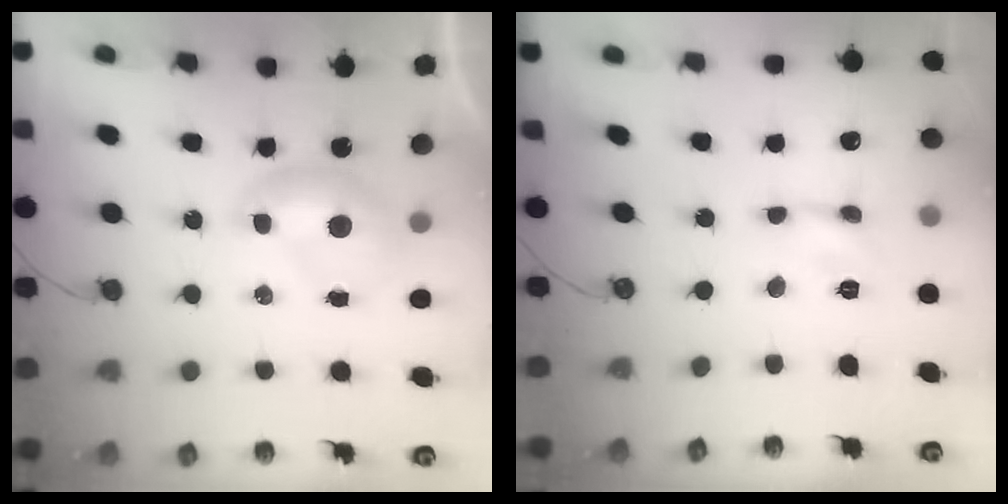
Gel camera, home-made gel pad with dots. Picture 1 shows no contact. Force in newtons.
{"total": 1.0, "press": 0.9, "slide": 0.4}